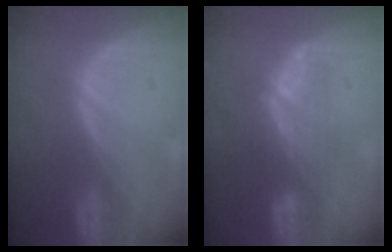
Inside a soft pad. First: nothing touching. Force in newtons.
{"total": 5.4, "press": 5.3, "slide": 1.5}